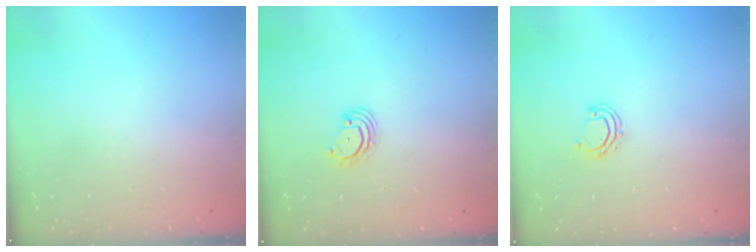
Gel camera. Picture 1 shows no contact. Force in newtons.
{"total": 2.9, "press": 2.9, "slide": 0.4}
{"total": 4.5, "press": 4.4, "slide": 0.4}